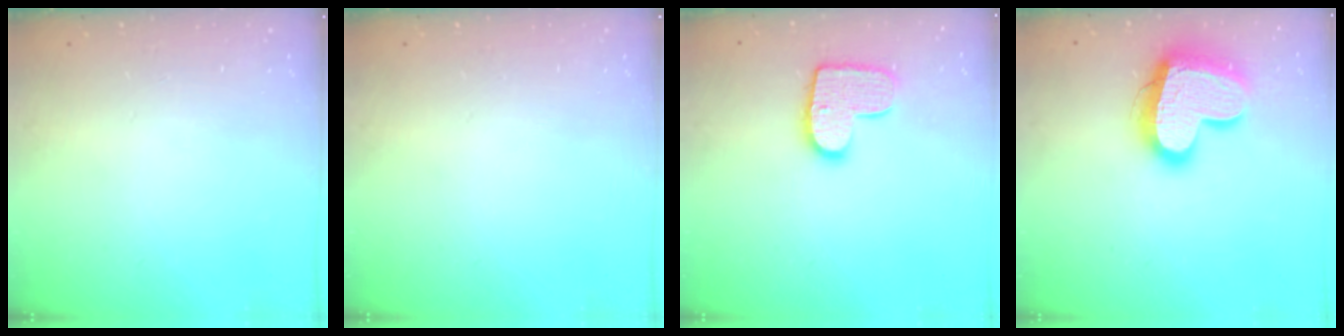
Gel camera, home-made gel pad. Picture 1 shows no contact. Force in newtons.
{"total": 0.0}
{"total": 11.8, "press": 11.7, "slide": 0.6}
{"total": 18.7, "press": 18.6, "slide": 1.6}